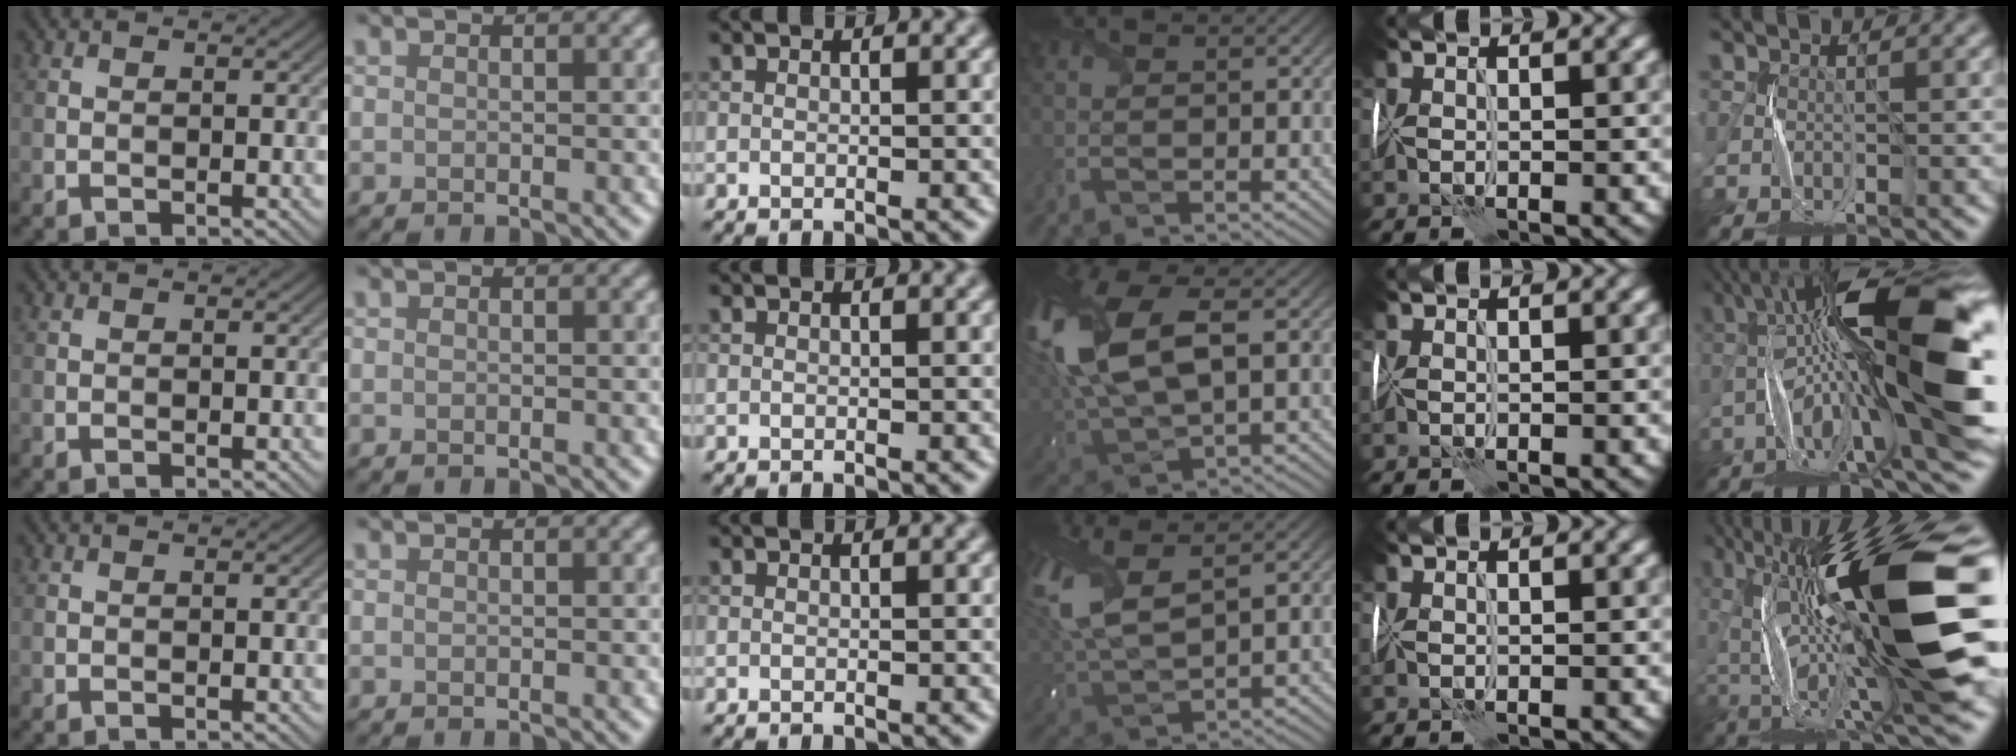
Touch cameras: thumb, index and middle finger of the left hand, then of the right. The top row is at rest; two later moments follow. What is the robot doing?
{"motion": "wrap", "object": "plastic wrap"}